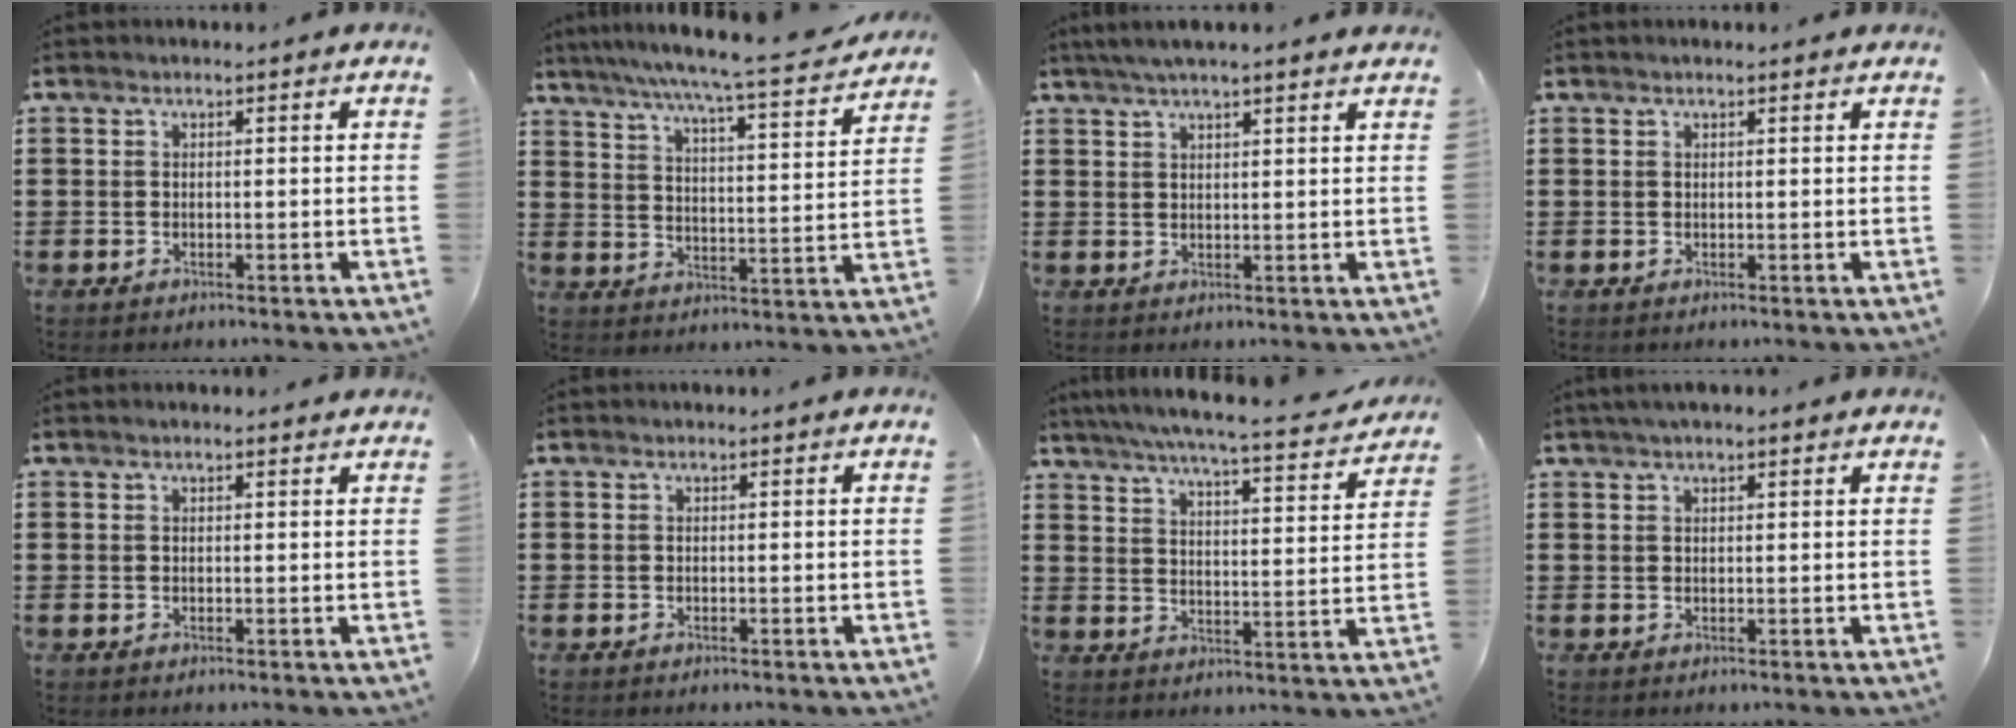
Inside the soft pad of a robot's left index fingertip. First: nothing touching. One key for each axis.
{"total": 6.6, "fx": 5.7, "fy": -0.7, "fz": 3.2, "tx": -0.086, "ty": -0.044, "tz": 0.089}
{"total": 3.4, "fx": 2.8, "fy": 0.1, "fz": 1.9, "tx": -0.042, "ty": 0.002, "tz": 0.051}
{"total": 0.5, "fx": 0.4, "fy": 0.0, "fz": 0.3, "tx": -0.007, "ty": 0.000, "tz": 0.008}
{"total": 0.6, "fx": 0.5, "fy": 0.1, "fz": 0.3, "tx": -0.008, "ty": 0.002, "tz": 0.009}
{"total": 0.0}
{"total": 5.8, "fx": 5.2, "fy": -0.2, "fz": 2.6, "tx": -0.073, "ty": -0.037, "tz": 0.084}
{"total": 1.8, "fx": 1.4, "fy": 0.3, "fz": 1.2, "tx": -0.024, "ty": 0.003, "tz": 0.026}